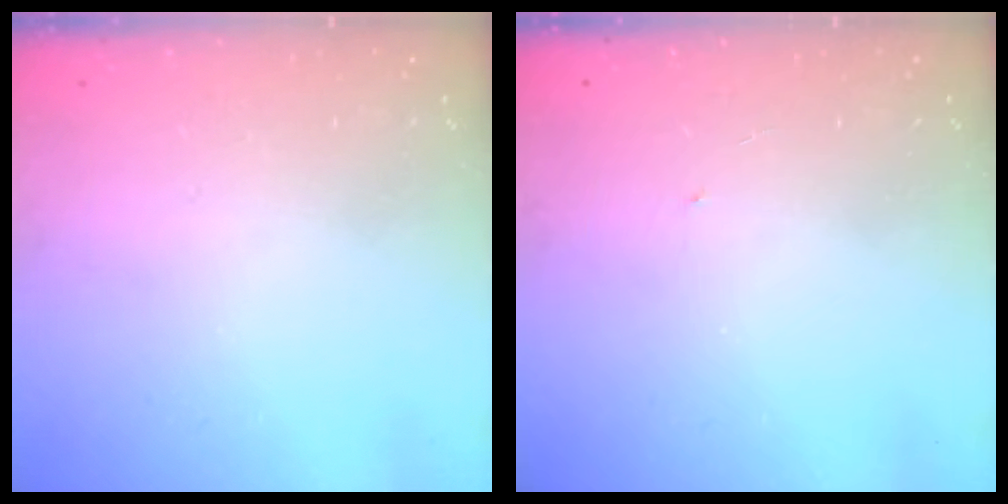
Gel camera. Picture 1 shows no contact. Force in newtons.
{"total": 0.6, "press": 0.6, "slide": 0.1}